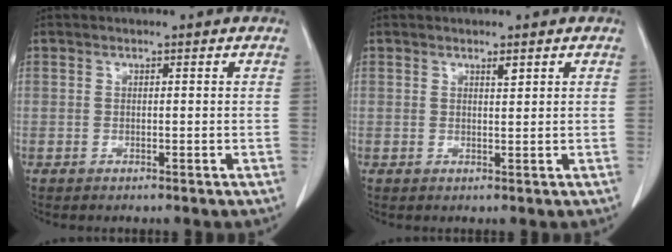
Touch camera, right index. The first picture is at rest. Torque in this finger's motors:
{"motor_torque": [0.08, 0.05, 0.00, 0.02]}